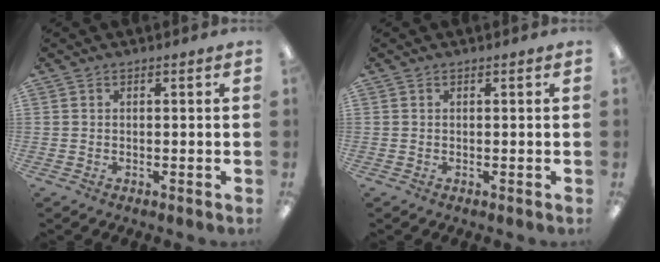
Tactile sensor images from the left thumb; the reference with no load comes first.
{"total": 0.0}